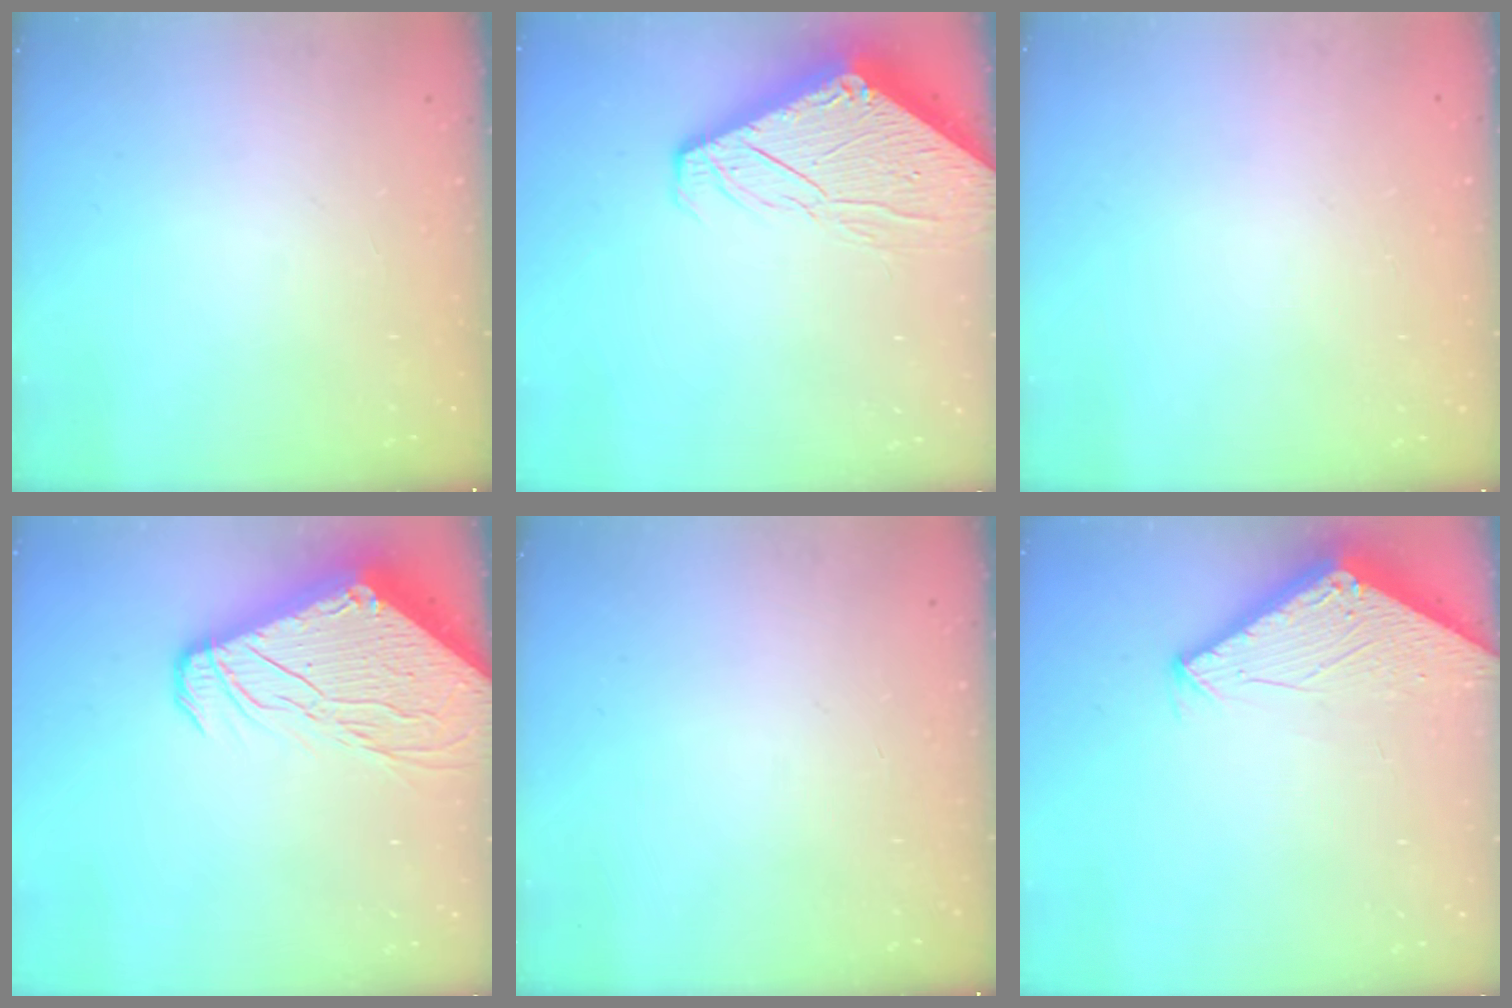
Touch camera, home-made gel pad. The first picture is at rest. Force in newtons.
{"total": 9.3, "press": 9.3, "slide": 1.0}
{"total": 0.0}
{"total": 16.7, "press": 16.6, "slide": 2.0}
{"total": 0.0}
{"total": 2.9, "press": 2.9, "slide": 0.2}